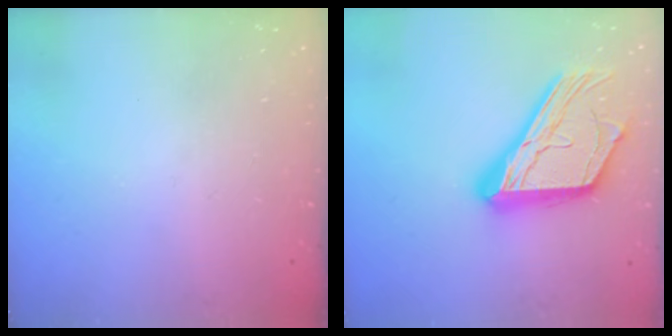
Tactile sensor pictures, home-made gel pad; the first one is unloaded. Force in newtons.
{"total": 23.5, "press": 23.4, "slide": 2.1}